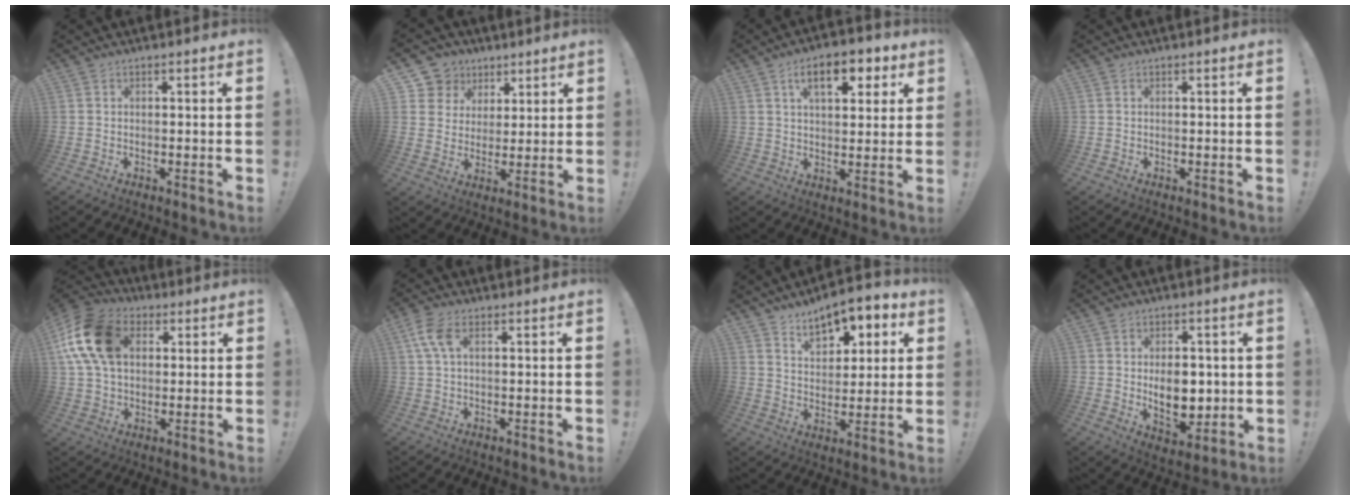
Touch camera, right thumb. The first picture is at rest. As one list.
[{"total": 7.1, "force": [2.6, 6.5, 1.1], "torque": [-0.017, -0.017, 0.055]}, {"total": 11.5, "force": [5.0, 5.5, 8.8], "torque": [-0.115, -0.009, 0.081]}, {"total": 0.0}, {"total": 17.9, "force": [5.0, 12.7, 11.6], "torque": [-0.208, -0.002, 0.099]}, {"total": 6.2, "force": [1.9, 3.1, 5.0], "torque": [-0.109, 0.008, 0.038]}, {"total": 10.7, "force": [7.1, 5.8, 5.4], "torque": [-0.078, -0.046, 0.130]}, {"total": 10.2, "force": [0.2, 7.1, 7.3], "torque": [-0.094, -0.005, 0.007]}]